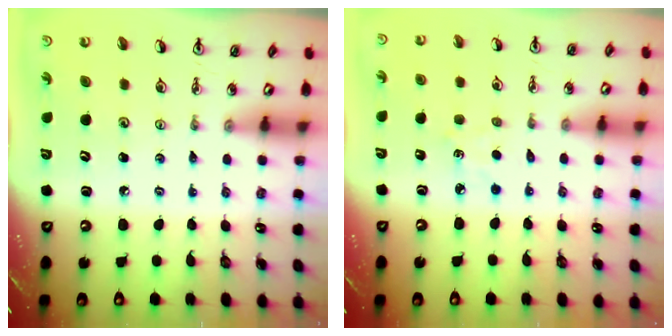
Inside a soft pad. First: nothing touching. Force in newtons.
{"total": 3.5, "press": 3.5, "slide": 0.4}